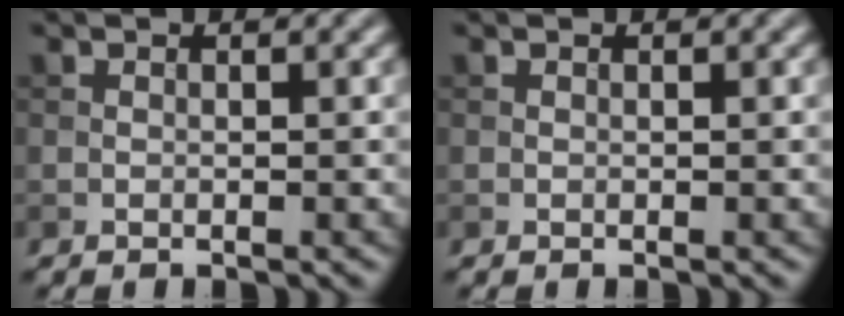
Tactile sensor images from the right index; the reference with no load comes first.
{"total": 0.0}